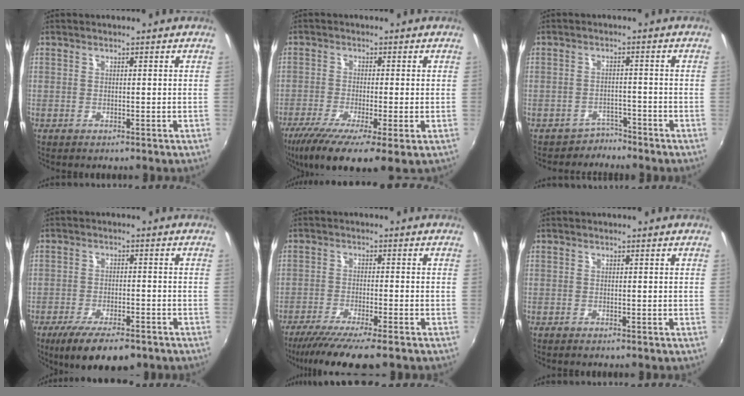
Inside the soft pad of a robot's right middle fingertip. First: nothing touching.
{"total": 11.0, "force": [-5.9, 2.1, 9.0], "torque": [-0.188, -0.046, -0.105]}
{"total": 3.0, "force": [-2.7, 1.2, -0.7], "torque": [0.011, 0.005, -0.047]}
{"total": 11.0, "force": [-7.8, 3.6, 6.8], "torque": [-0.145, -0.028, -0.128]}
{"total": 10.7, "force": [-8.6, 0.6, 6.3], "torque": [-0.131, -0.035, -0.141]}
{"total": 0.6, "force": [-0.5, 0.1, 0.2], "torque": [-0.006, -0.004, -0.011]}